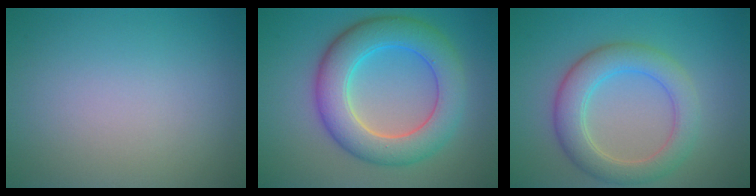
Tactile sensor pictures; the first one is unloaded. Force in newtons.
{"total": 7.5, "press": 7.5, "slide": 0.4}
{"total": 5.0, "press": 5.0, "slide": 0.1}